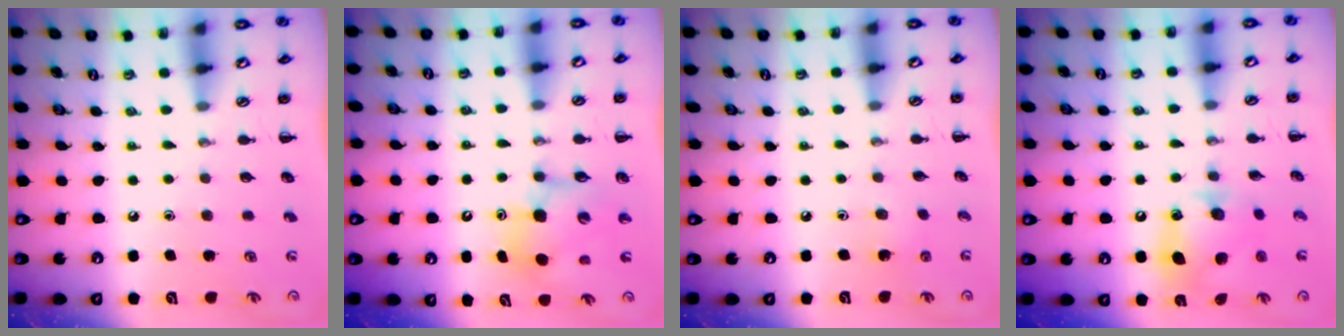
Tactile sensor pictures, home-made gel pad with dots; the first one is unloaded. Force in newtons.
{"total": 8.0, "press": 7.8, "slide": 2.0}
{"total": 1.5, "press": 1.4, "slide": 0.5}
{"total": 11.8, "press": 11.7, "slide": 1.7}